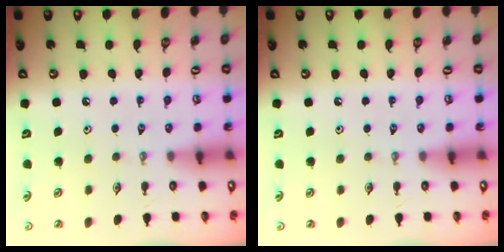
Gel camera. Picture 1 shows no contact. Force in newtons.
{"total": 0.0}